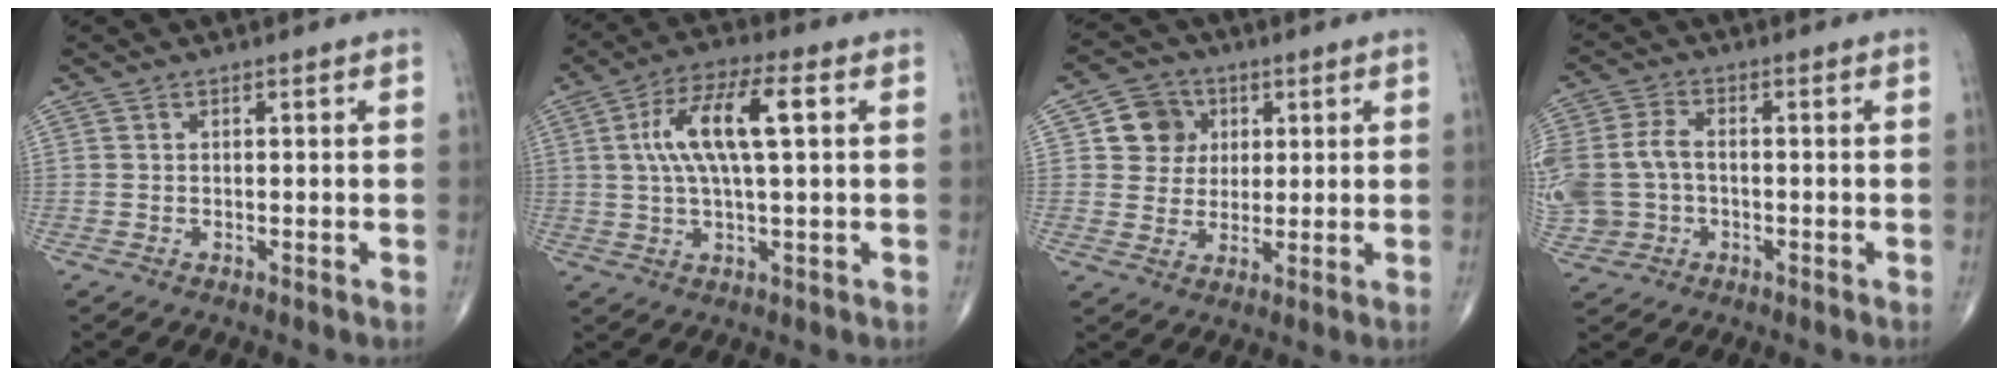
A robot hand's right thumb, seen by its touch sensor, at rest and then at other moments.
{"total": 12.5, "force": [2.5, 3.8, 11.6], "torque": [-0.232, 0.021, 0.041]}
{"total": 7.6, "force": [2.2, 6.9, 2.4], "torque": [-0.005, -0.002, 0.035]}
{"total": 11.7, "force": [-1.2, 9.2, 7.2], "torque": [-0.183, 0.018, -0.017]}